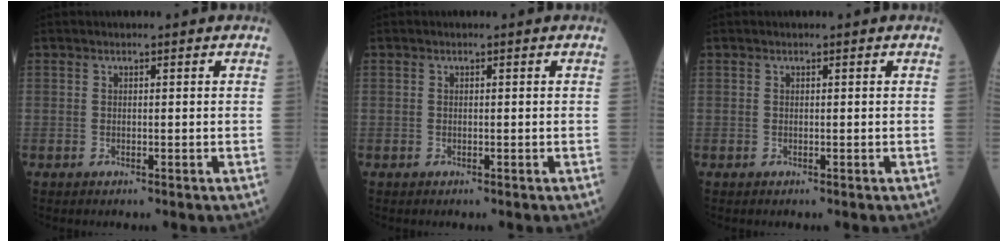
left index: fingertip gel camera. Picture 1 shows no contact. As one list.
[{"total": 0.0}, {"total": 0.0}]